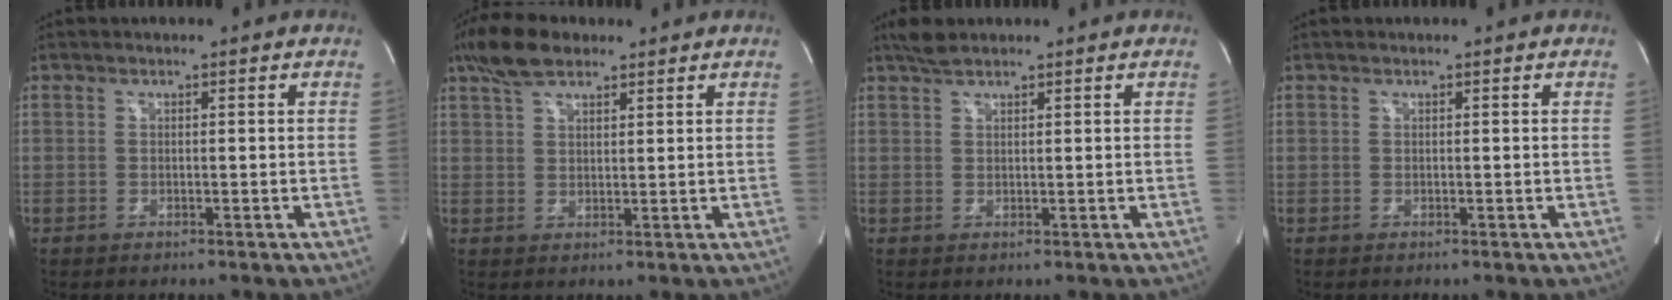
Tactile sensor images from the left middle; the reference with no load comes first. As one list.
[{"total": 6.8, "force": [5.0, 2.6, 3.8], "torque": [-0.081, 0.023, 0.095]}, {"total": 2.7, "force": [2.3, 0.6, 1.2], "torque": [-0.030, 0.014, 0.048]}, {"total": 0.0}]